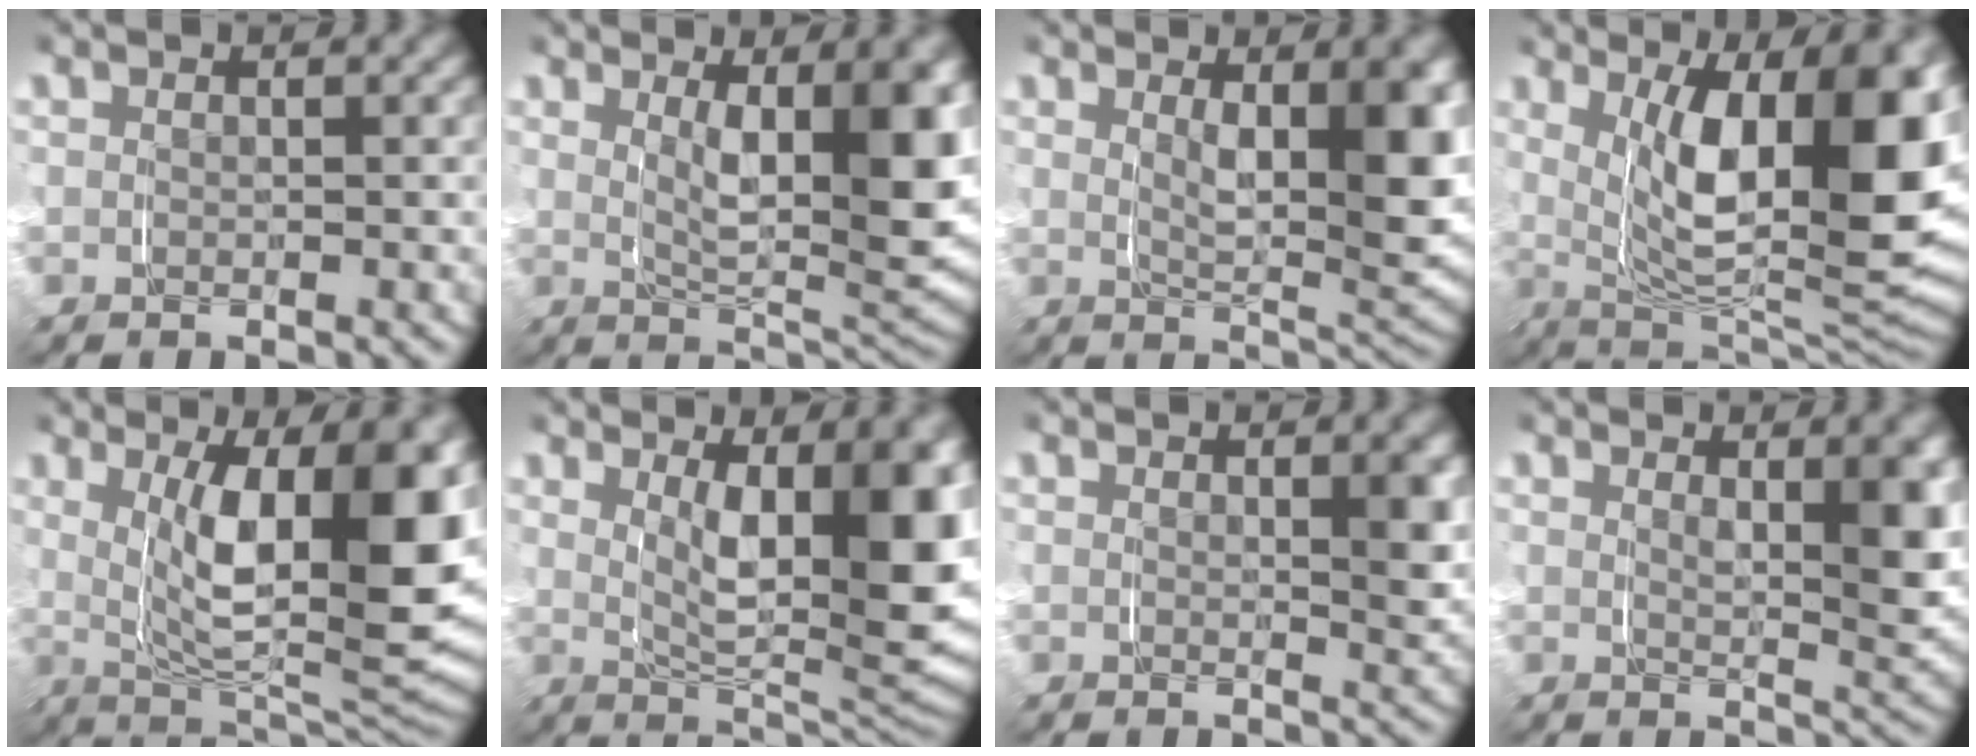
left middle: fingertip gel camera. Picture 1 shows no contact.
{"total": 9.1, "force": [1.0, 3.2, 8.4], "torque": [-0.122, -0.021, 0.021]}
{"total": 7.4, "force": [1.4, 2.4, 6.8], "torque": [-0.094, -0.017, 0.023]}
{"total": 15.6, "force": [1.6, 7.6, 13.6], "torque": [-0.206, -0.020, 0.035]}
{"total": 14.3, "force": [1.3, 6.2, 12.9], "torque": [-0.193, -0.019, 0.033]}
{"total": 11.1, "force": [0.8, 4.8, 10.0], "torque": [-0.143, -0.033, 0.023]}
{"total": 2.0, "force": [0.6, 0.3, 1.9], "torque": [-0.023, -0.009, 0.008]}
{"total": 4.3, "force": [1.4, 1.1, 3.9], "torque": [-0.057, -0.018, 0.025]}